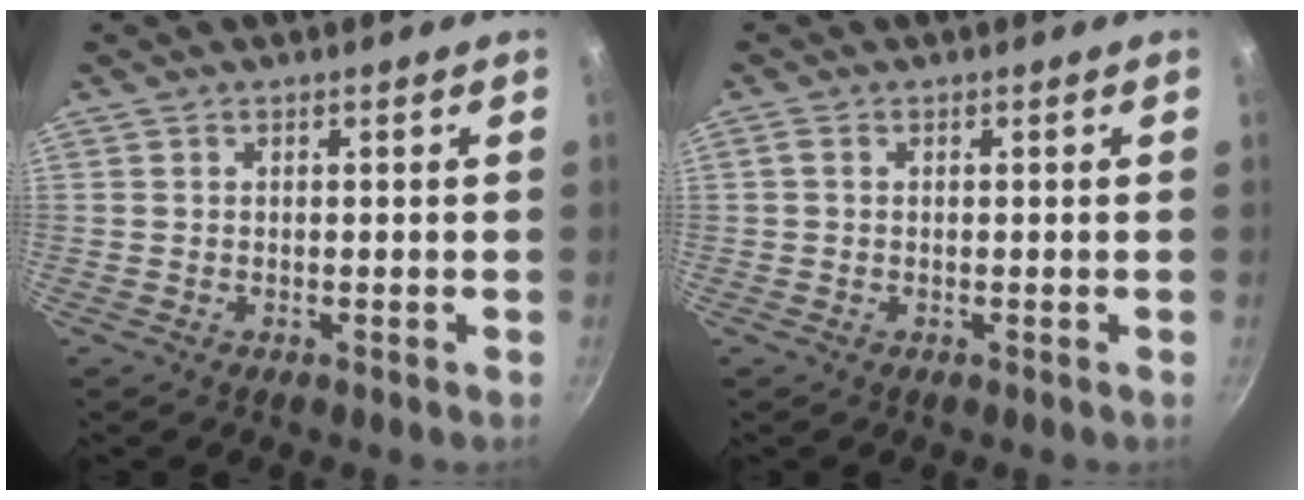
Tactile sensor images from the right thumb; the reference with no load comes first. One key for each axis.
{"total": 0.9, "fx": 0.1, "fy": 0.7, "fz": 0.6, "tx": -0.013, "ty": 0.004, "tz": 0.002}